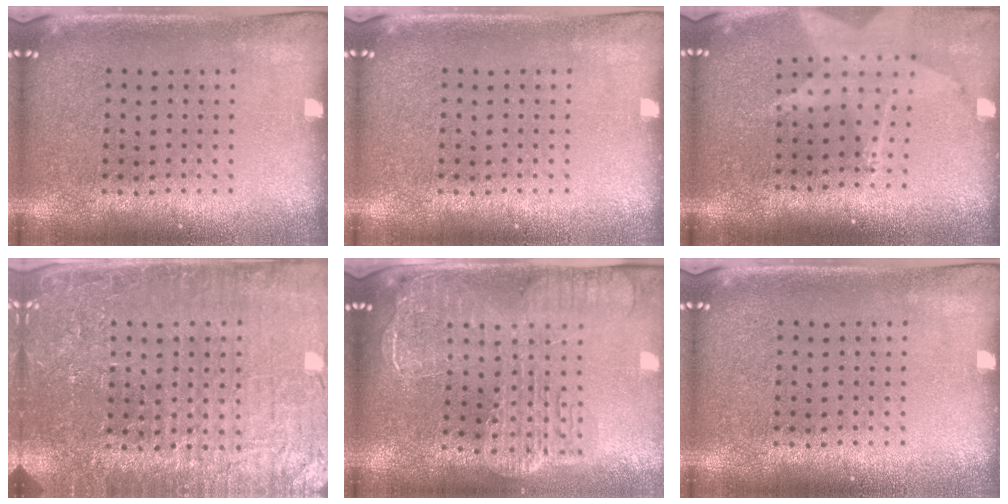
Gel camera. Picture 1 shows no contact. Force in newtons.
{"total": 0.0}
{"total": 1.8, "press": 1.5, "slide": 1.1}
{"total": 4.3, "press": 4.1, "slide": 1.3}
{"total": 2.7, "press": 2.3, "slide": 1.4}
{"total": 0.0}